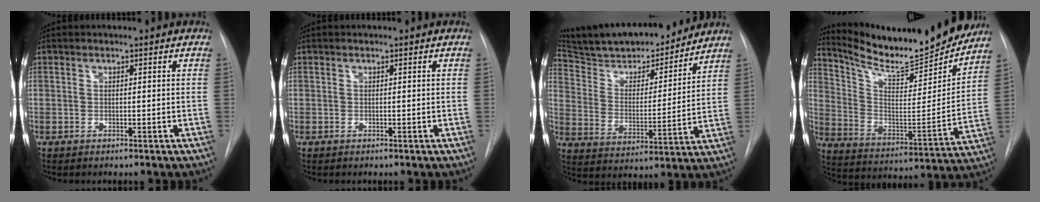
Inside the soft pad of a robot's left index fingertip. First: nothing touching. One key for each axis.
{"total": 0.0}
{"total": 19.7, "fx": 17.6, "fy": 4.2, "fz": 7.9, "tx": -0.131, "ty": -0.005, "tz": 0.277}
{"total": 21.1, "fx": 19.3, "fy": 2.2, "fz": 8.2, "tx": -0.141, "ty": -0.058, "tz": 0.294}